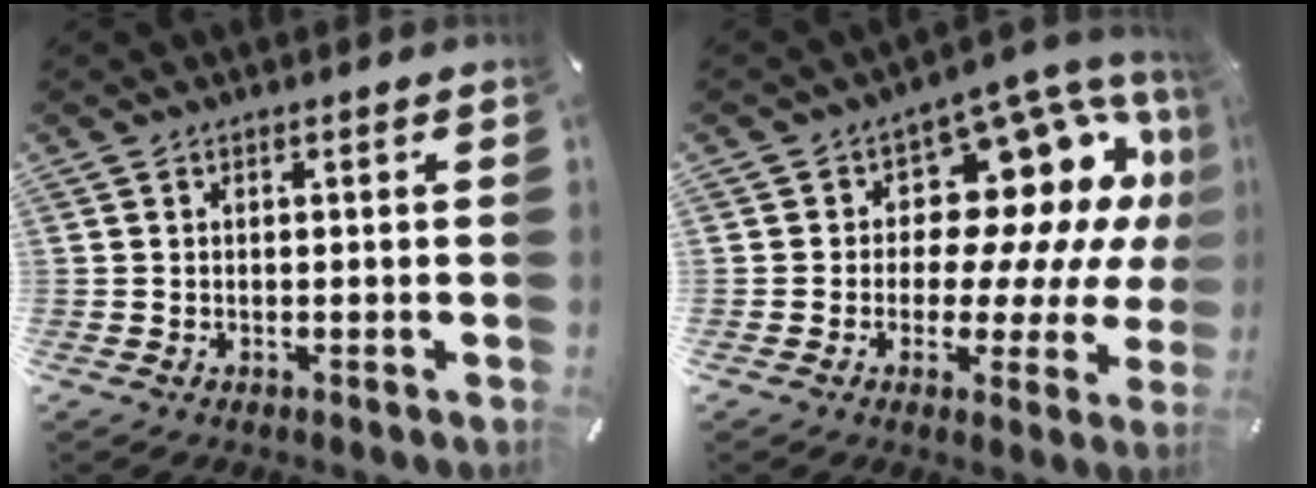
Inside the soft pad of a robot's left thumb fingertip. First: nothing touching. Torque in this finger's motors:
{"motor_torque": [2.05, 2.59, 0.75, -0.62, 0.02]}